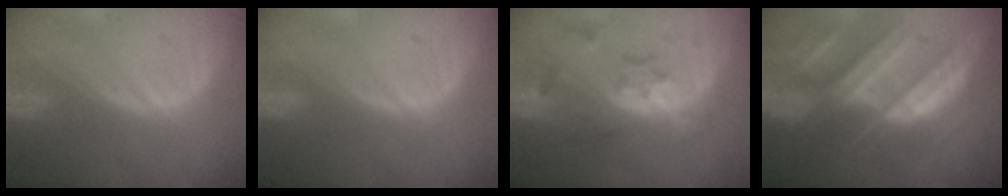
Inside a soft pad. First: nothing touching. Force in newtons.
{"total": 0.0}
{"total": 7.2, "press": 6.4, "slide": 3.4}
{"total": 10.6, "press": 9.3, "slide": 5.0}